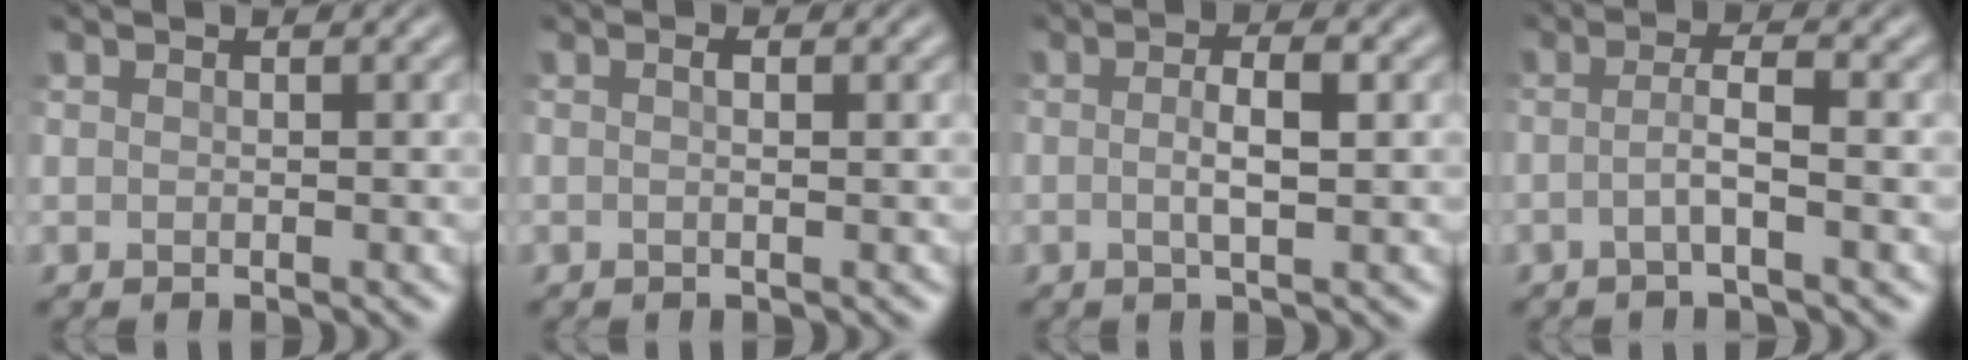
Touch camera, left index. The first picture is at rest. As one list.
[{"total": 0.9, "force": [0.1, 0.2, 0.9], "torque": [-0.014, -0.003, -0.003]}, {"total": 2.9, "force": [-0.2, 0.7, 2.8], "torque": [-0.049, -0.004, -0.008]}, {"total": 2.4, "force": [-0.8, 0.3, 2.2], "torque": [-0.046, 0.001, -0.023]}]